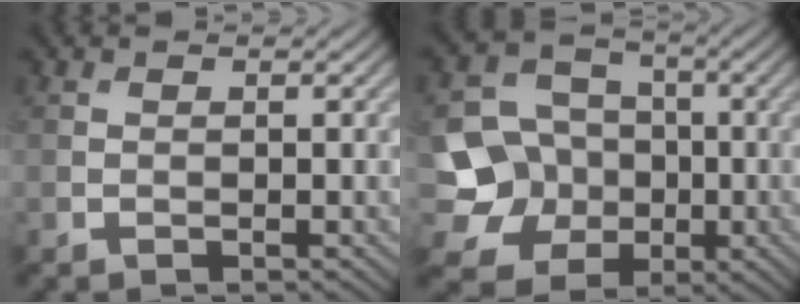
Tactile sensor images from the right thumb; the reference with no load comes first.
{"total": 11.2, "force": [-2.5, 10.1, 4.0], "torque": [-0.107, -0.019, -0.079]}